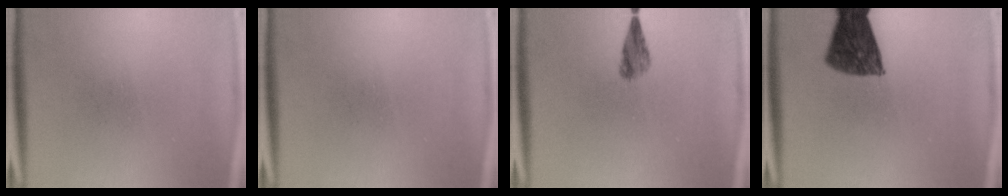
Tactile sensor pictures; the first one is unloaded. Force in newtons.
{"total": 0.0}
{"total": 2.2}
{"total": 9.7}